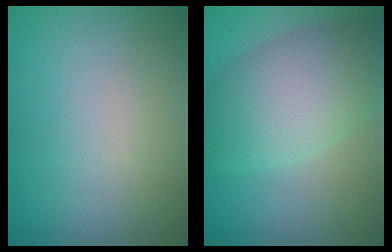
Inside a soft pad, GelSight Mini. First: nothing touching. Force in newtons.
{"total": 7.0, "press": 7.0, "slide": 0.3}